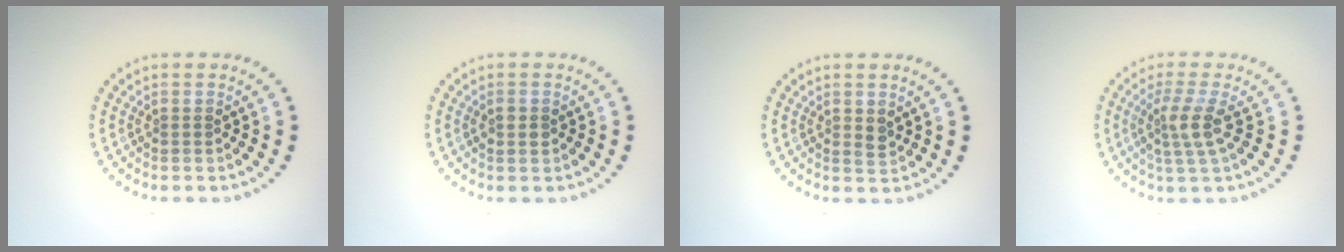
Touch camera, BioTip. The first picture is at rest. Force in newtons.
{"total": 1.0, "press": 1.0, "slide": 0.1}
{"total": 1.1, "press": 1.0, "slide": 0.3}
{"total": 2.7, "press": 2.1, "slide": 1.7}